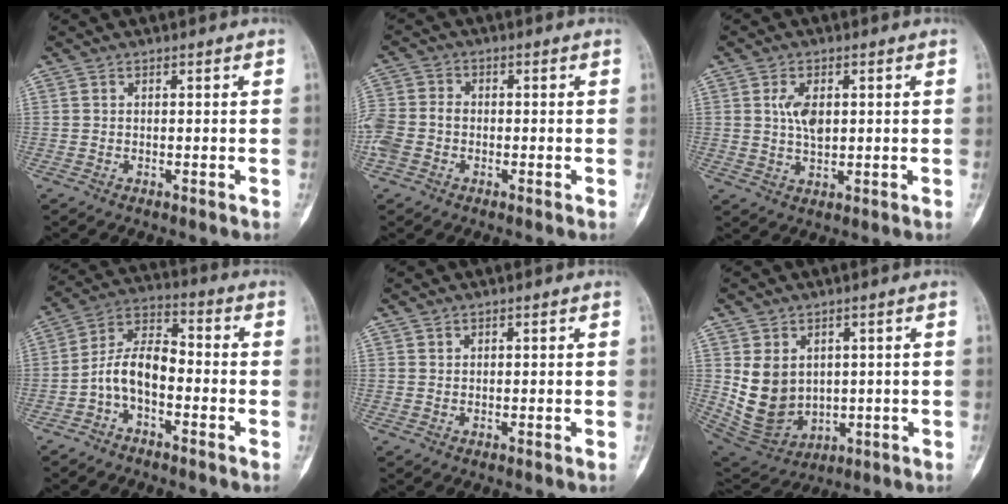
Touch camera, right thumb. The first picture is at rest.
{"total": 7.1, "force": [-2.1, 5.4, 4.0], "torque": [-0.098, 0.018, -0.043]}
{"total": 5.1, "force": [1.0, 2.9, 4.1], "torque": [-0.069, -0.005, 0.020]}
{"total": 8.9, "force": [-2.8, 4.8, 6.9], "torque": [-0.124, 0.048, -0.063]}
{"total": 0.6, "force": [0.5, 0.3, 0.0], "torque": [0.005, -0.003, 0.006]}
{"total": 10.8, "force": [1.5, 8.6, 6.3], "torque": [-0.091, -0.014, 0.061]}